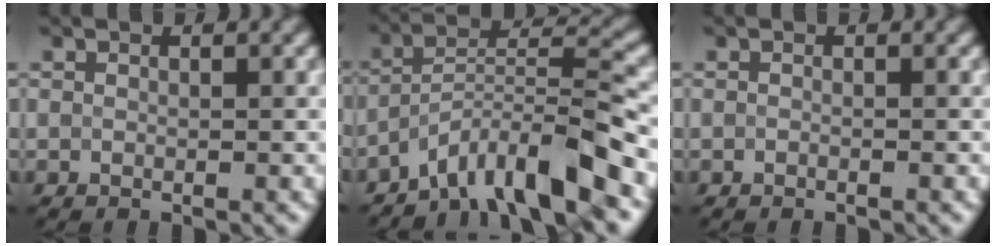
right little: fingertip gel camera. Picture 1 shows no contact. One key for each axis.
{"total": 7.7, "fx": -5.7, "fy": 1.1, "fz": 5.1, "tx": -0.073, "ty": 0.014, "tz": -0.103}
{"total": 0.5, "fx": -0.4, "fy": 0.1, "fz": 0.3, "tx": -0.005, "ty": -0.003, "tz": -0.009}